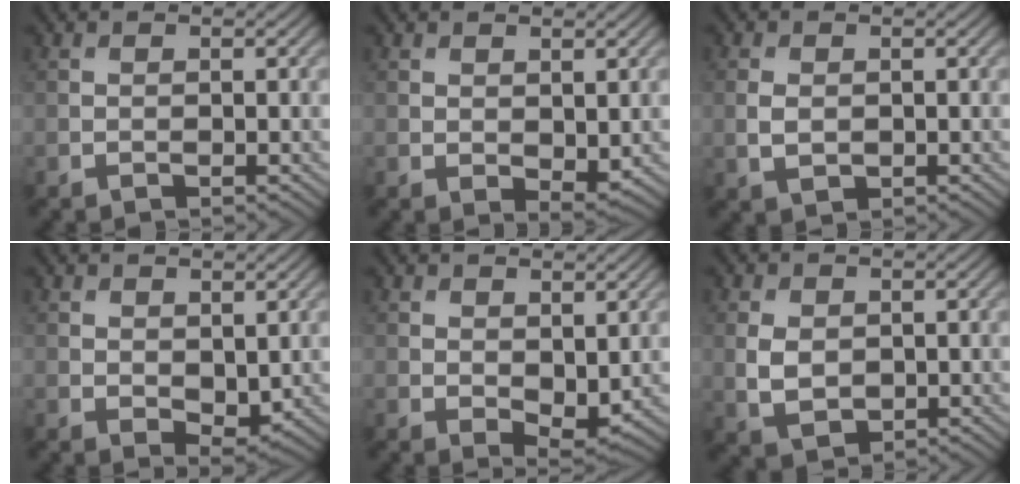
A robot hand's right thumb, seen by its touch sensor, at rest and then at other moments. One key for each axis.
{"total": 2.4, "fx": 0.8, "fy": 1.3, "fz": 1.8, "tx": -0.031, "ty": -0.010, "tz": 0.020}
{"total": 2.6, "fx": 0.0, "fy": 1.9, "fz": 1.8, "tx": -0.046, "ty": -0.004, "tz": 0.001}
{"total": 3.2, "fx": 0.9, "fy": 1.9, "fz": 2.4, "tx": -0.043, "ty": -0.009, "tz": 0.024}
{"total": 4.0, "fx": 0.9, "fy": 2.3, "fz": 3.1, "tx": -0.055, "ty": -0.010, "tz": 0.021}
{"total": 4.3, "fx": 0.3, "fy": 3.2, "fz": 2.9, "tx": -0.073, "ty": -0.004, "tz": 0.011}